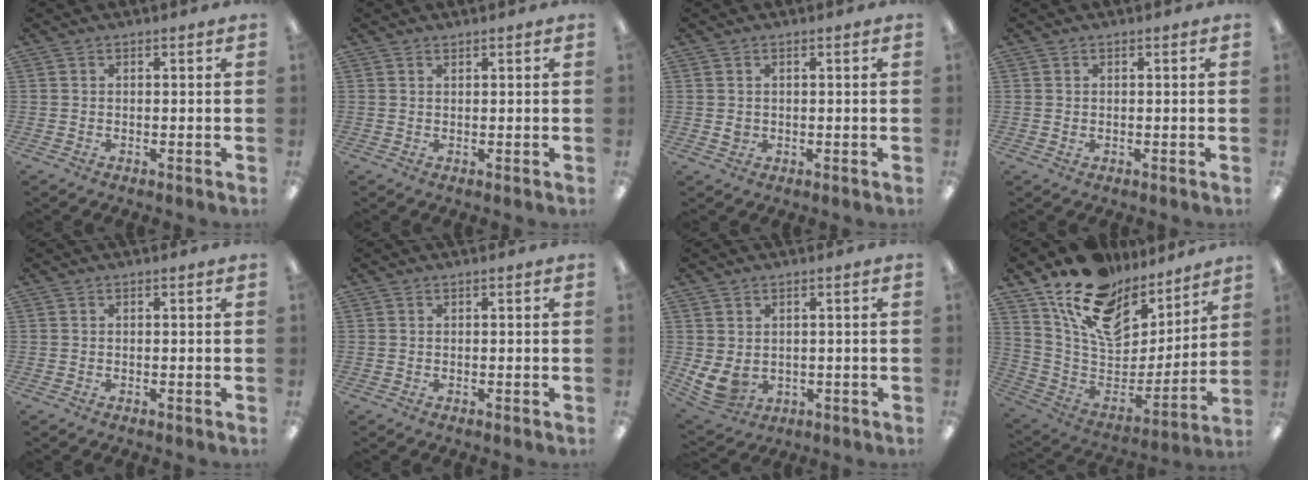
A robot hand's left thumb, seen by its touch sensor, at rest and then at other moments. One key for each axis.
{"total": 0.5, "fx": 0.5, "fy": 0.2, "fz": 0.1, "tx": -0.003, "ty": 0.001, "tz": 0.009}
{"total": 1.4, "fx": 0.1, "fy": 1.3, "fz": 0.6, "tx": -0.006, "ty": 0.001, "tz": -0.001}
{"total": 0.6, "fx": 0.1, "fy": 0.4, "fz": 0.4, "tx": 0.001, "ty": 0.000, "tz": -0.001}
{"total": 0.0}
{"total": 0.0}
{"total": 5.5, "fx": 0.5, "fy": 4.2, "fz": 3.4, "tx": -0.087, "ty": -0.010, "tz": 0.008}
{"total": 17.8, "fx": 12.2, "fy": 10.0, "fz": 8.1, "tx": -0.156, "ty": -0.084, "tz": 0.223}